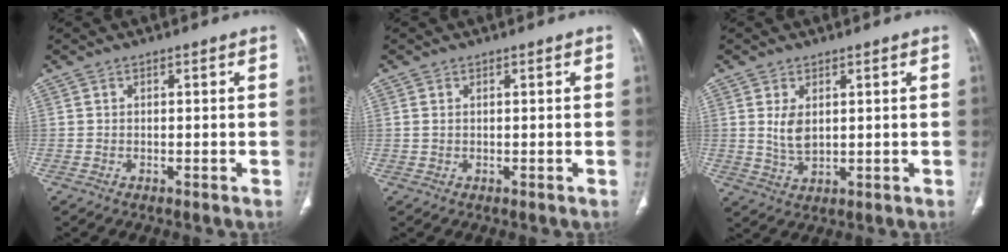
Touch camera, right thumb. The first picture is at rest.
{"total": 0.9, "force": [0.2, 0.6, 0.7], "torque": [-0.021, 0.006, 0.009]}
{"total": 4.6, "force": [1.0, 2.6, 3.6], "torque": [-0.069, -0.011, 0.030]}